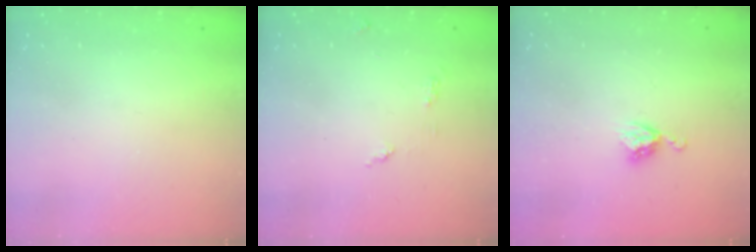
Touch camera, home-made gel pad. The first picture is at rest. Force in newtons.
{"total": 3.9, "press": 3.9, "slide": 0.3}
{"total": 5.7, "press": 5.7, "slide": 0.5}